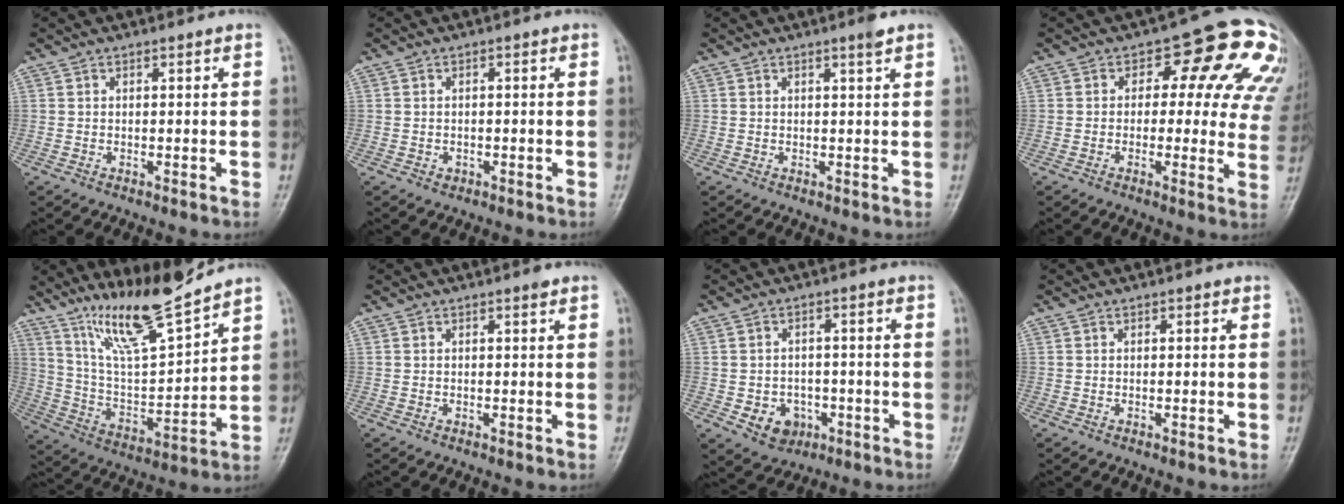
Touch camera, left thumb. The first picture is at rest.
{"total": 1.1, "force": [-0.4, 0.9, 0.2], "torque": [0.002, 0.005, -0.007]}
{"total": 1.6, "force": [1.1, -0.1, 1.1], "torque": [-0.017, -0.008, 0.018]}
{"total": 15.8, "force": [5.1, 8.9, 11.9], "torque": [-0.082, 0.004, 0.040]}
{"total": 14.3, "force": [12.0, 1.3, 7.8], "torque": [-0.128, -0.076, 0.230]}
{"total": 0.6, "force": [0.4, 0.1, 0.4], "torque": [-0.007, -0.001, 0.005]}
{"total": 6.5, "force": [-2.2, 5.4, 2.9], "torque": [-0.019, 0.016, -0.026]}
{"total": 0.0}